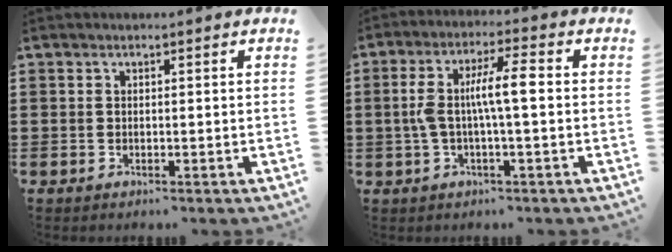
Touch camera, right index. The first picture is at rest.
{"total": 7.3, "force": [-0.1, 1.5, 7.2], "torque": [-0.146, -0.001, -0.010]}